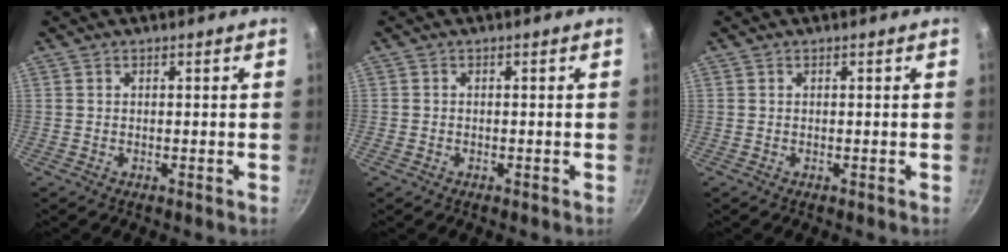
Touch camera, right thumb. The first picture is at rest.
{"total": 0.7, "force": [-0.4, 0.5, 0.2], "torque": [-0.006, 0.003, -0.005]}
{"total": 0.0}